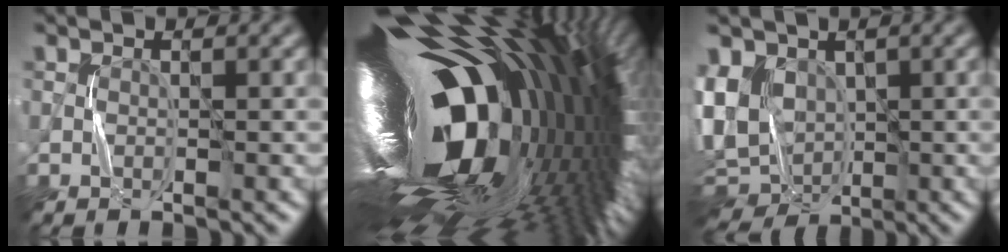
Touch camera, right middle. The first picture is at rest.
{"total": 20.0, "force": [0.4, 8.6, 18.1], "torque": [-0.276, -0.028, -0.009]}
{"total": 8.3, "force": [-0.3, 5.4, 6.3], "torque": [-0.112, -0.016, 0.008]}